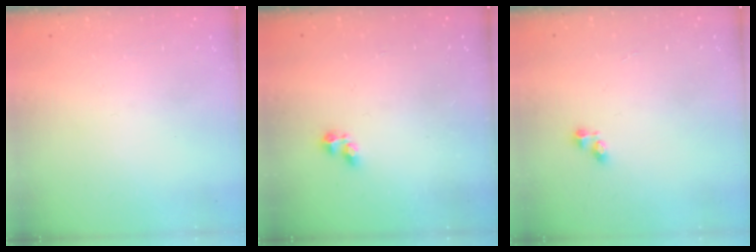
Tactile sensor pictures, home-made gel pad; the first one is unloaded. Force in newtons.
{"total": 2.8, "press": 2.7, "slide": 0.5}
{"total": 2.6, "press": 2.6, "slide": 0.4}